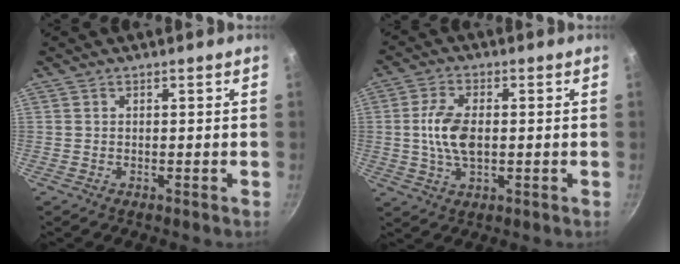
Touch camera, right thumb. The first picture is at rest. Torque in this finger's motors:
{"motor_torque": [0.57, 0.82, 1.02, -0.17, 0.37]}